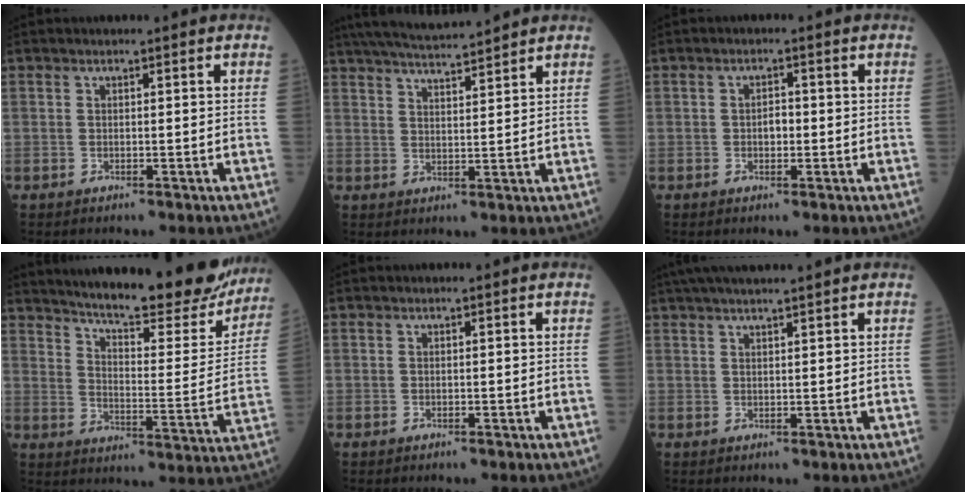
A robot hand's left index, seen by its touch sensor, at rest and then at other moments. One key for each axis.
{"total": 10.7, "fx": 9.8, "fy": 0.4, "fz": 4.3, "tx": -0.078, "ty": 0.016, "tz": 0.156}
{"total": 1.9, "fx": -0.4, "fy": 1.1, "fz": 1.5, "tx": -0.020, "ty": 0.001, "tz": -0.009}
{"total": 25.7, "fx": 22.4, "fy": 4.3, "fz": 11.8, "tx": -0.173, "ty": -0.053, "tz": 0.287}
{"total": 0.0}
{"total": 9.6, "fx": 8.1, "fy": 0.3, "fz": 5.2, "tx": -0.081, "ty": 0.034, "tz": 0.116}